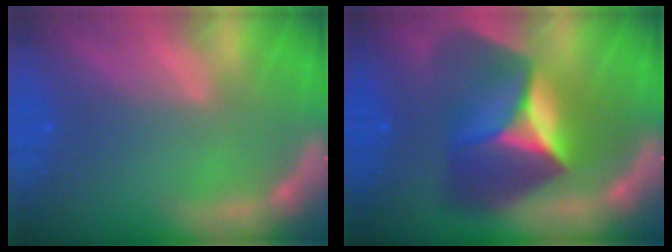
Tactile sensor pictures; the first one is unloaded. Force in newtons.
{"total": 10.0}